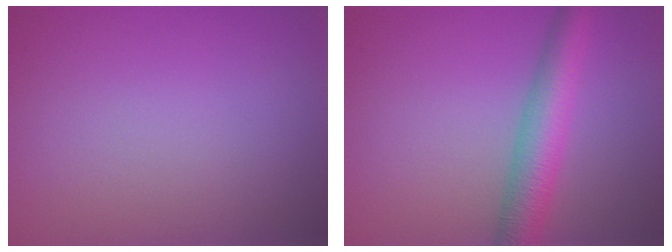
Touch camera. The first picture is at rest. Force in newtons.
{"total": 4.8, "press": 4.8, "slide": 0.2}